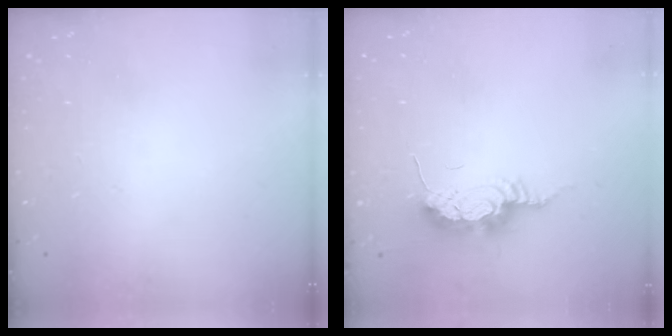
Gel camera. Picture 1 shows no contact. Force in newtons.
{"total": 11.1, "press": 9.8, "slide": 5.3}